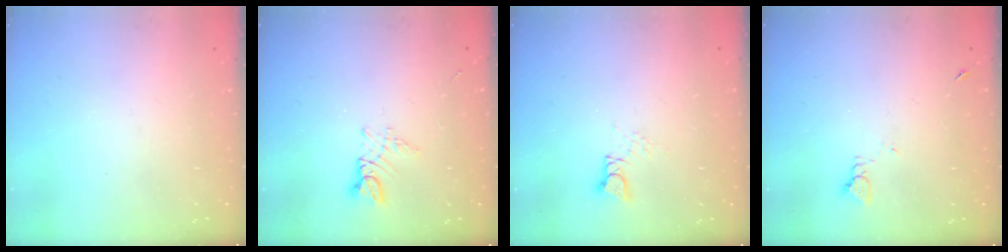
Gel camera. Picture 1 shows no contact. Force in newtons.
{"total": 2.7, "press": 2.7, "slide": 0.3}
{"total": 3.3, "press": 3.2, "slide": 0.4}
{"total": 2.7, "press": 2.7, "slide": 0.3}